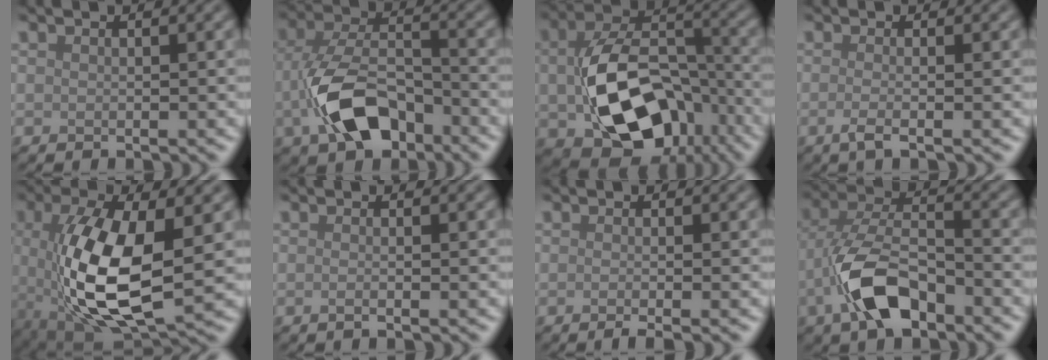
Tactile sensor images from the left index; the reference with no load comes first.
{"total": 7.9, "force": [-3.1, 4.6, 5.6], "torque": [-0.120, -0.004, -0.060]}
{"total": 12.4, "force": [-2.6, 8.3, 8.8], "torque": [-0.166, -0.018, -0.034]}
{"total": 2.2, "force": [-0.5, 0.8, 2.0], "torque": [-0.029, -0.008, -0.018]}
{"total": 11.3, "force": [-0.4, 4.8, 10.3], "torque": [-0.210, -0.015, -0.001]}
{"total": 1.3, "force": [-0.1, 0.6, 1.1], "torque": [-0.009, -0.007, -0.014]}
{"total": 2.0, "force": [-0.5, 0.7, 1.8], "torque": [-0.014, -0.004, -0.015]}
{"total": 7.3, "force": [-3.4, 3.7, 5.3], "torque": [-0.110, 0.000, -0.071]}